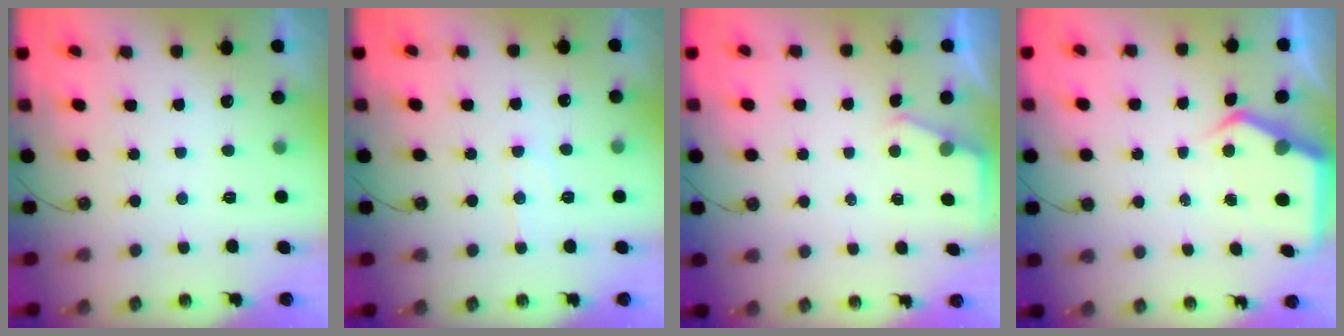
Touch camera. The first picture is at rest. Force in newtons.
{"total": 6.9, "press": 6.9, "slide": 0.4}
{"total": 2.8, "press": 2.8, "slide": 0.4}
{"total": 5.3, "press": 5.3, "slide": 0.5}